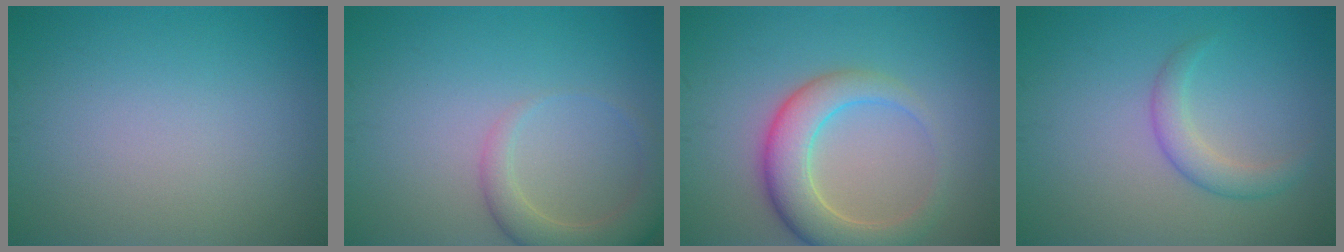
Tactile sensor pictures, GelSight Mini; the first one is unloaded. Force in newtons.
{"total": 3.8, "press": 3.8, "slide": 0.4}
{"total": 5.6, "press": 5.6, "slide": 0.4}
{"total": 2.3, "press": 2.3, "slide": 0.0}